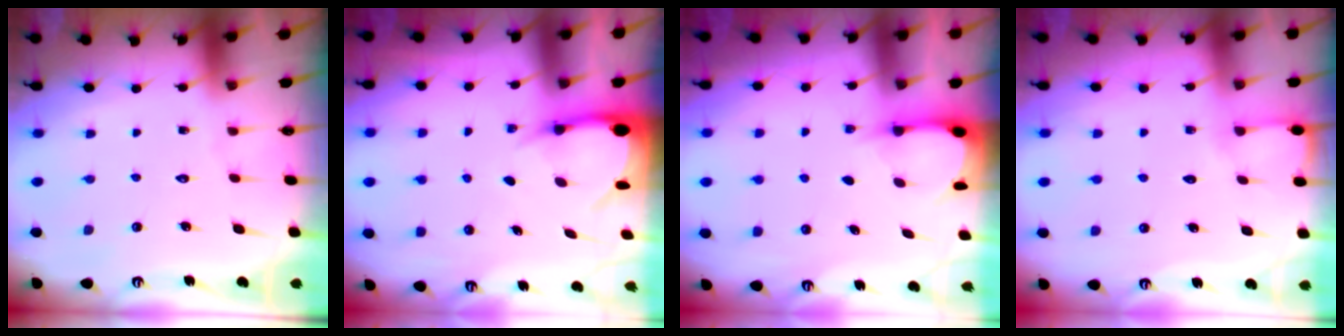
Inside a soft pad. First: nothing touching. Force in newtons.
{"total": 4.3, "press": 4.3, "slide": 0.4}
{"total": 3.2, "press": 3.2, "slide": 0.4}
{"total": 3.5, "press": 3.5, "slide": 0.5}